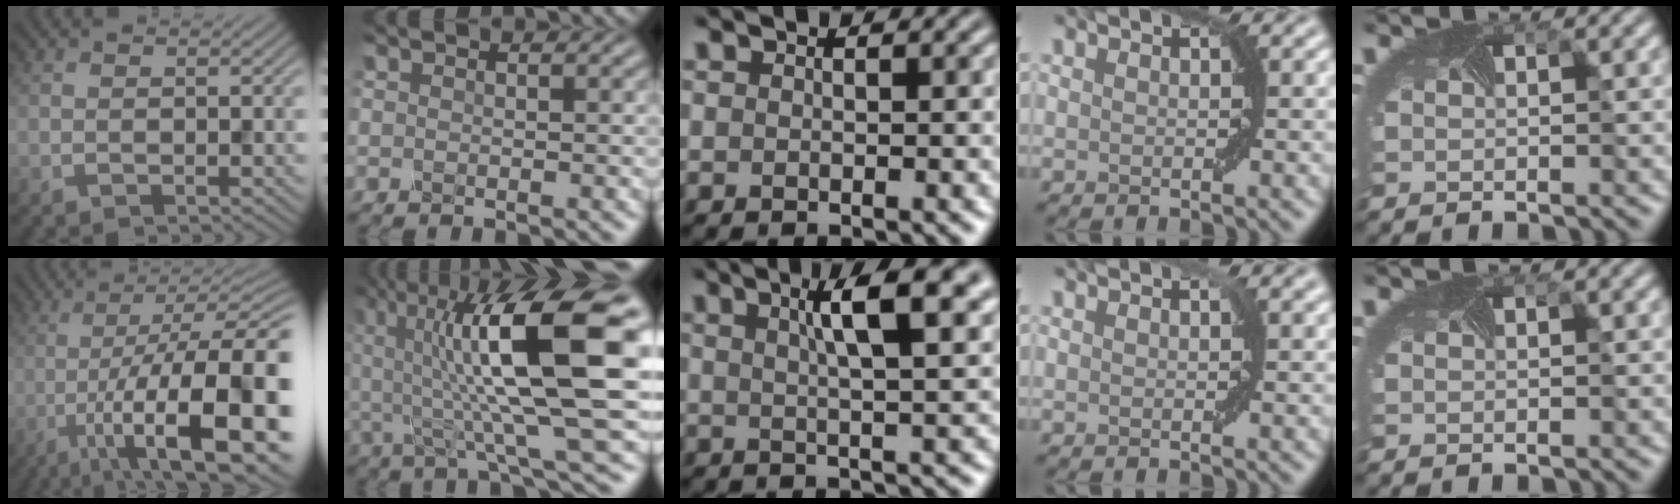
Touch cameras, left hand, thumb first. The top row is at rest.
{"thumb": {"total": 18.0, "force": [-6.8, 5.2, 15.9], "torque": [-0.259, -0.009, -0.108]}, "index": {"total": 13.8, "force": [2.0, 3.4, 13.2], "torque": [-0.227, 0.004, 0.027]}, "middle": {"total": 6.6, "force": [2.6, 1.5, 5.9], "torque": [-0.067, 0.005, 0.033]}, "ring": {"total": 0.6, "force": [0.4, 0.0, 0.5], "torque": [-0.004, 0.000, 0.006]}}